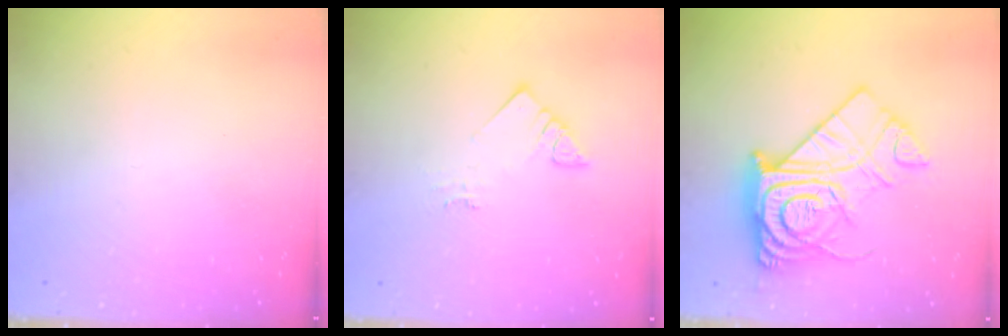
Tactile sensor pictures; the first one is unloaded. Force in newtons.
{"total": 3.7, "press": 3.7, "slide": 0.3}
{"total": 24.4, "press": 24.3, "slide": 2.4}